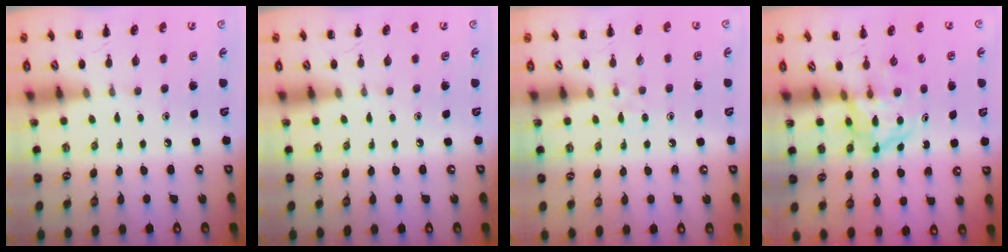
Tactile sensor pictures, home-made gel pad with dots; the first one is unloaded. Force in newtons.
{"total": 0.0}
{"total": 4.8, "press": 4.5, "slide": 1.7}
{"total": 3.8, "press": 3.8, "slide": 0.4}